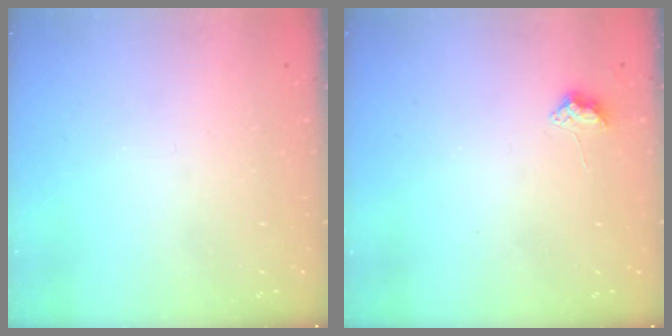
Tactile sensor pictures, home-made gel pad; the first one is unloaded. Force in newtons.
{"total": 3.8, "press": 3.8, "slide": 0.5}